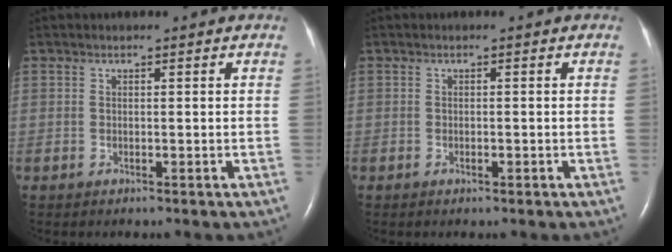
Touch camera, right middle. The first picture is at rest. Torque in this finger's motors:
{"motor_torque": [-0.13, 0.10, -0.04, -0.01]}